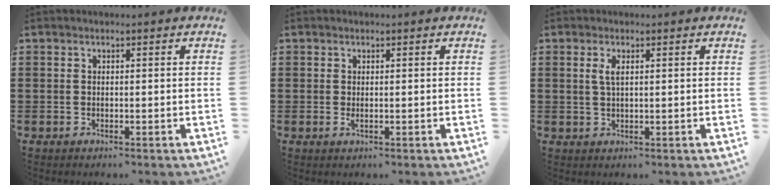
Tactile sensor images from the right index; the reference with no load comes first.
{"total": 0.5, "force": [0.0, 0.1, 0.5], "torque": [-0.010, -0.002, 0.001]}
{"total": 2.0, "force": [0.7, 0.6, 1.8], "torque": [-0.038, 0.003, 0.011]}